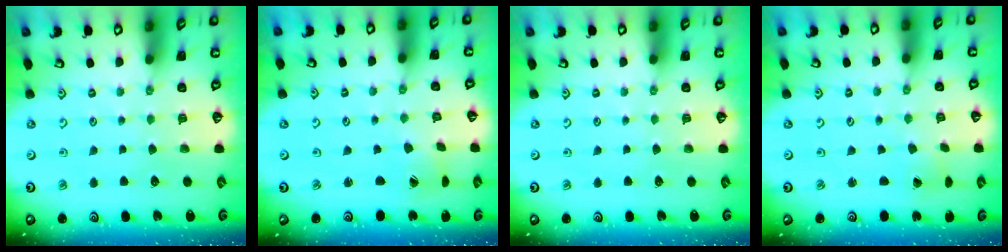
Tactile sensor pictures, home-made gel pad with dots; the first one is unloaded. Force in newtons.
{"total": 2.2, "press": 2.2, "slide": 0.1}
{"total": 0.0}
{"total": 0.9, "press": 0.9, "slide": 0.0}